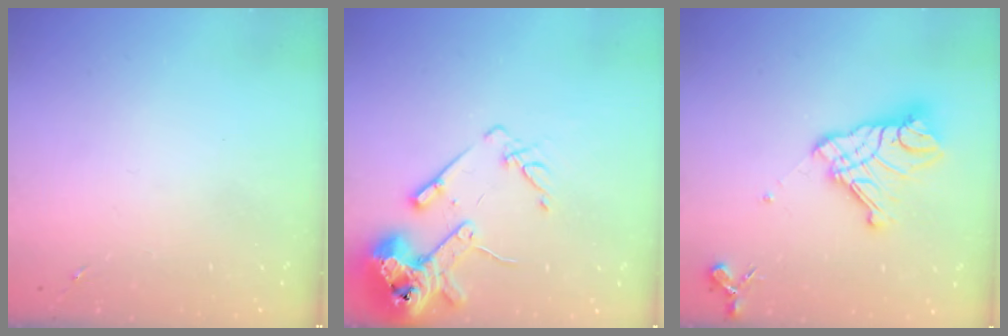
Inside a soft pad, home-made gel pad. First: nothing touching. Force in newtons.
{"total": 15.2, "press": 14.9, "slide": 2.8}
{"total": 15.8, "press": 15.7, "slide": 1.7}